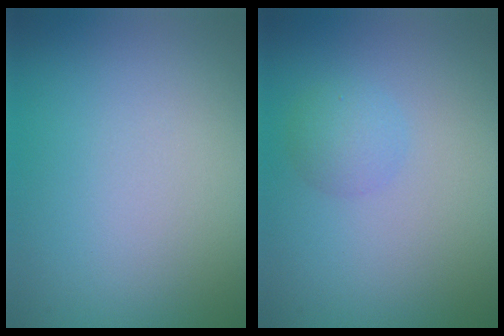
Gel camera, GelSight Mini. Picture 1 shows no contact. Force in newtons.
{"total": 1.8, "press": 1.7, "slide": 0.2}